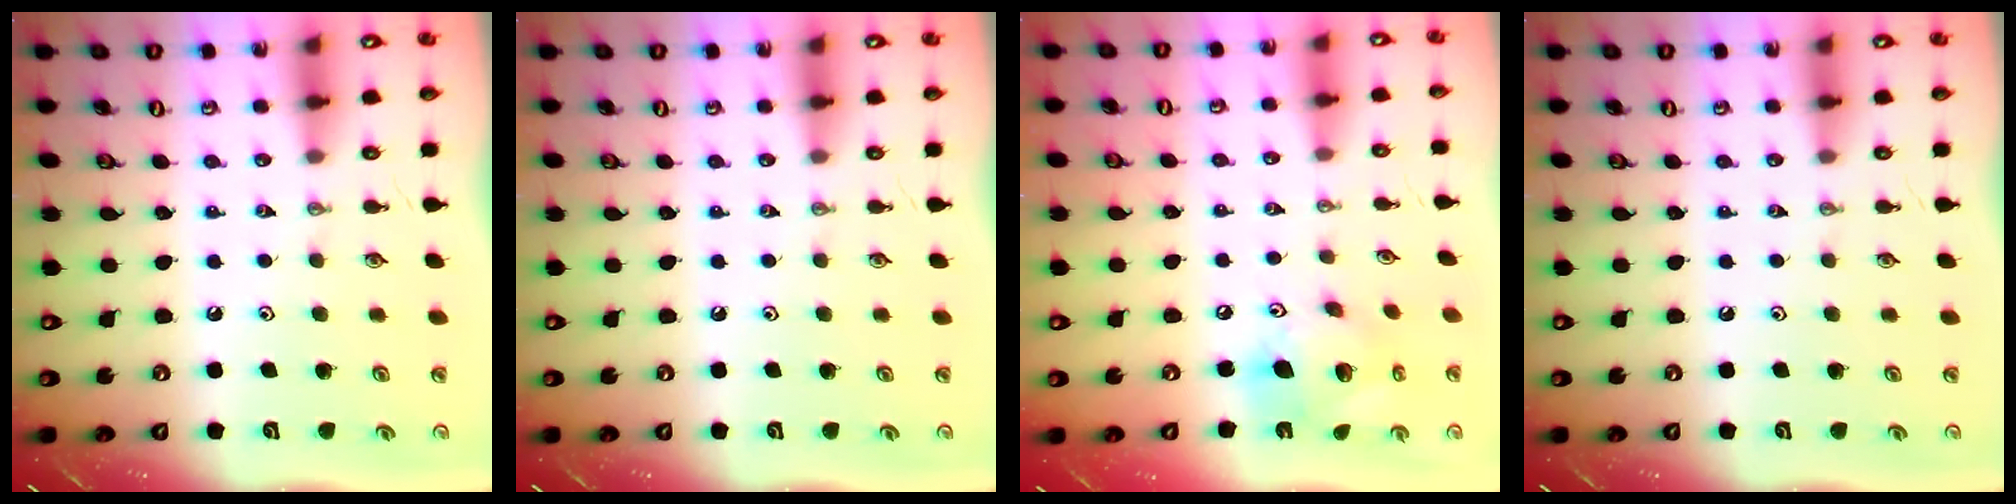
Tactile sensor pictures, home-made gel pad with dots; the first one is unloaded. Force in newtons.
{"total": 0.0}
{"total": 15.2, "press": 14.9, "slide": 3.0}
{"total": 0.0}